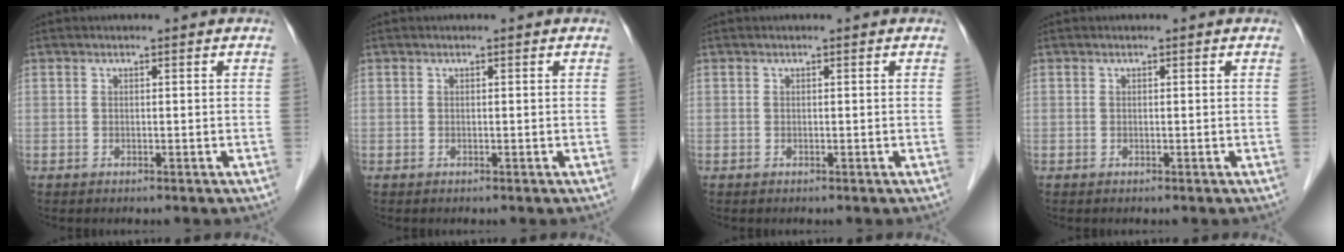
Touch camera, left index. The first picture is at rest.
{"total": 0.0}
{"total": 0.0}
{"total": 0.0}